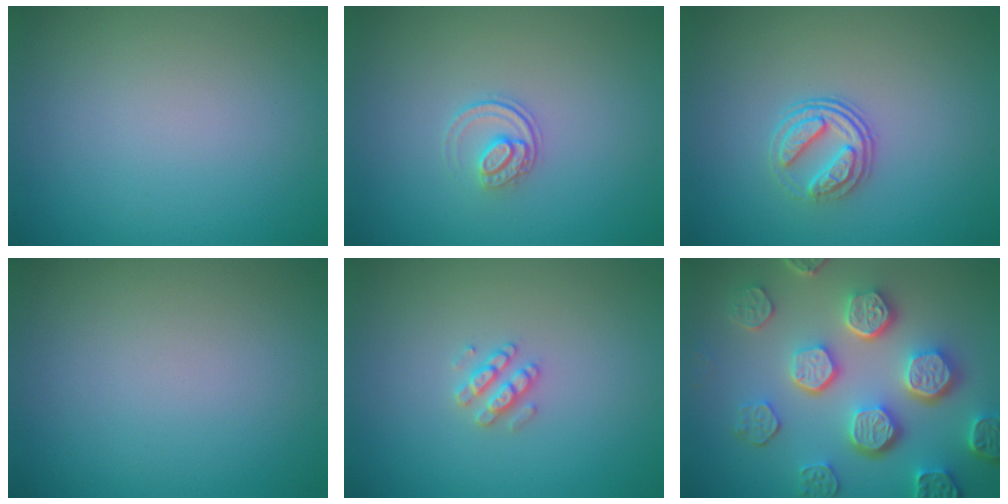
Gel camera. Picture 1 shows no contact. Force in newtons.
{"total": 1.5, "press": 1.1, "slide": 1.1}
{"total": 2.5, "press": 1.9, "slide": 1.6}
{"total": 0.0}
{"total": 1.9, "press": 1.9, "slide": 0.3}
{"total": 7.6, "press": 5.9, "slide": 4.8}